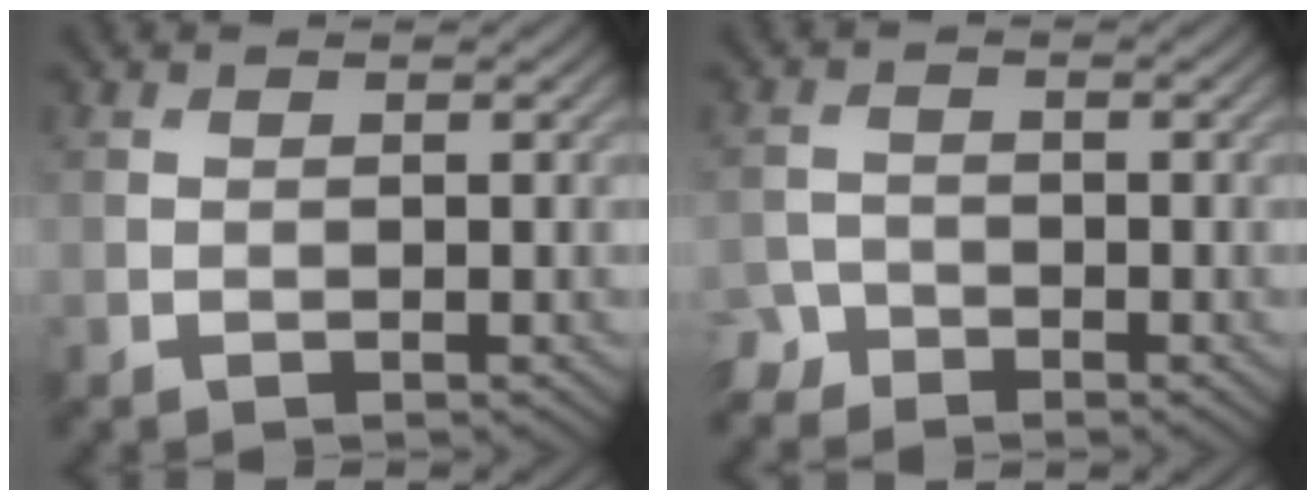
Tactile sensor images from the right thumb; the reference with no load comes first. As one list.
[{"total": 2.4, "force": [-2.0, 1.2, 0.3], "torque": [-0.006, -0.001, -0.049]}]